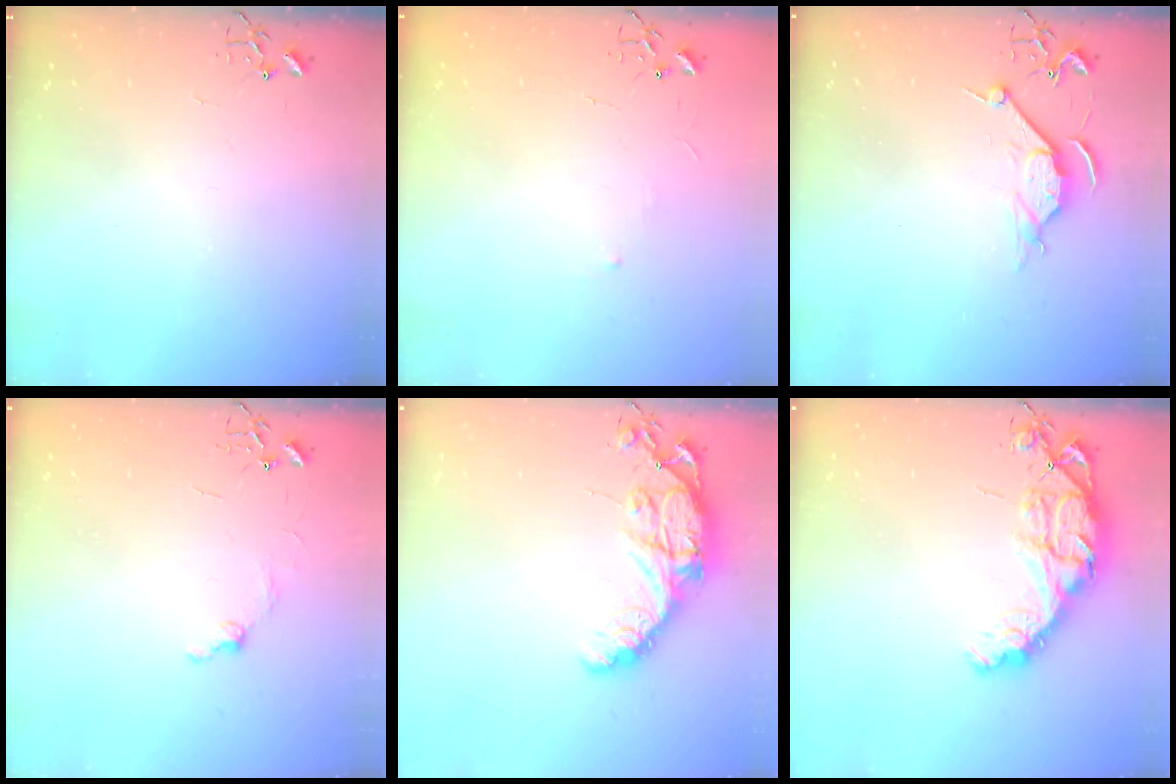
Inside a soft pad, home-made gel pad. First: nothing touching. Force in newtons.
{"total": 2.9, "press": 2.9, "slide": 0.4}
{"total": 6.8, "press": 6.8, "slide": 0.7}
{"total": 5.9, "press": 5.9, "slide": 0.8}
{"total": 14.7, "press": 14.6, "slide": 0.7}
{"total": 14.7, "press": 14.7, "slide": 1.2}